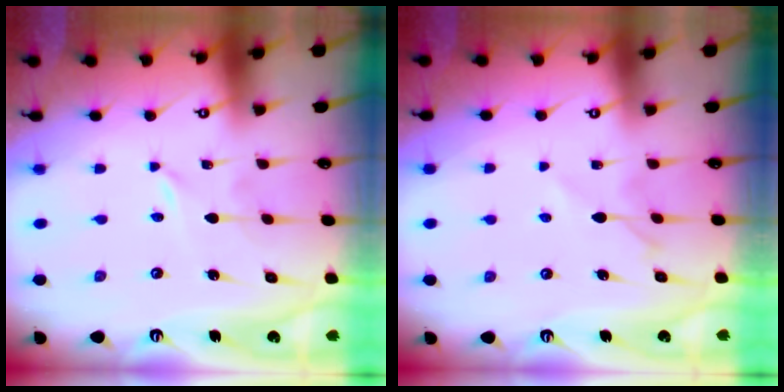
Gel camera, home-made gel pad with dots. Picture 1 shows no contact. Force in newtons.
{"total": 5.2, "press": 5.2, "slide": 0.8}